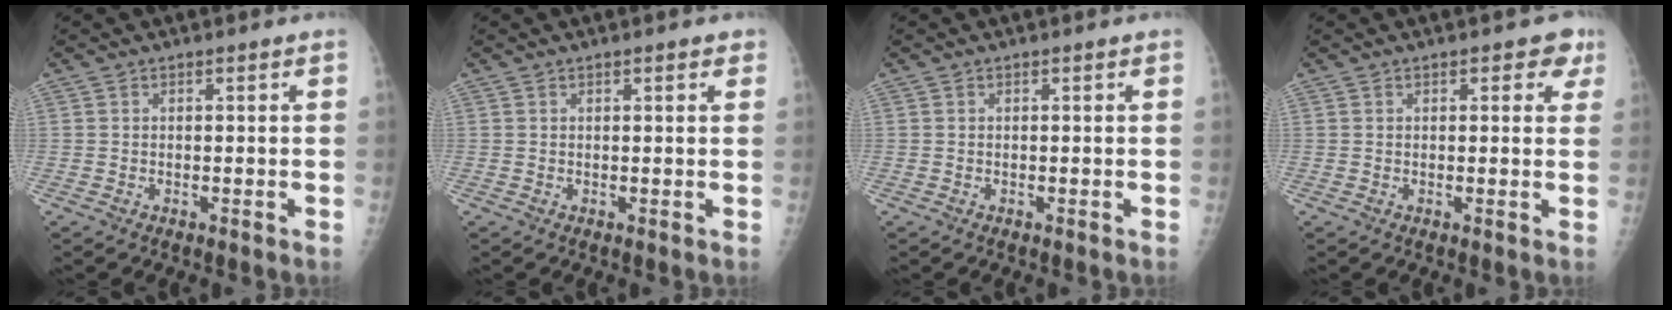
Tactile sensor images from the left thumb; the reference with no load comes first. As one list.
[{"total": 1.6, "force": [1.0, 0.5, 1.2], "torque": [-0.013, -0.001, 0.011]}, {"total": 0.0}, {"total": 3.7, "force": [2.0, 2.1, 2.4], "torque": [0.006, -0.002, 0.014]}]